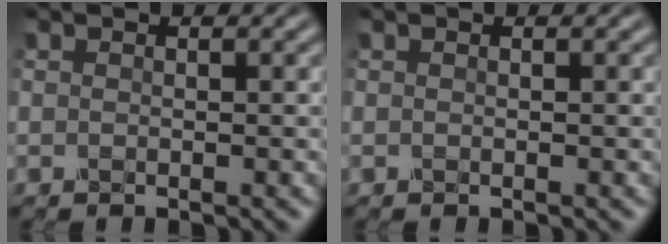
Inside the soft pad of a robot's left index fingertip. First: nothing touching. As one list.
[{"total": 0.0}]